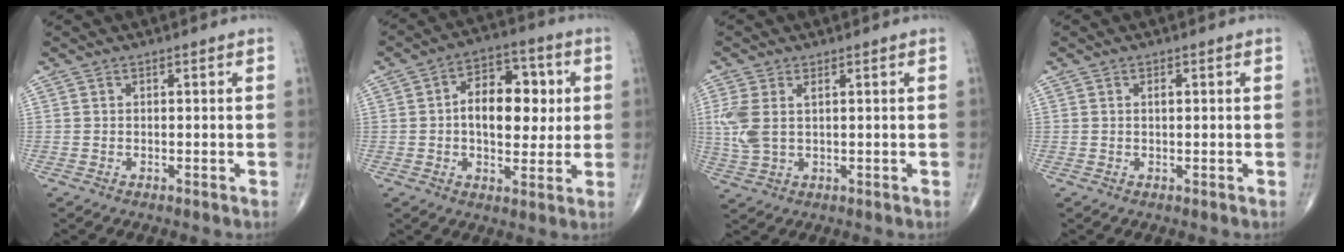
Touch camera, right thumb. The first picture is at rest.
{"total": 13.3, "force": [1.3, 8.0, 10.5], "torque": [-0.122, 0.015, 0.016]}
{"total": 6.3, "force": [1.1, 3.3, 5.3], "torque": [-0.146, 0.007, 0.030]}
{"total": 1.0, "force": [0.2, 0.4, 0.9], "torque": [-0.017, 0.001, 0.004]}